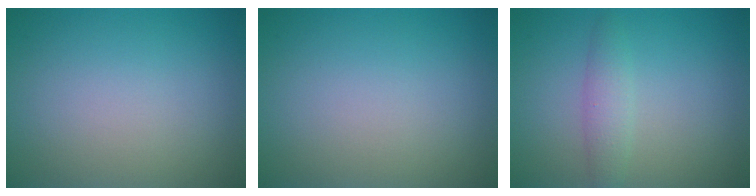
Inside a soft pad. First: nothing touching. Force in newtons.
{"total": 0.0}
{"total": 2.0, "press": 2.0, "slide": 0.1}